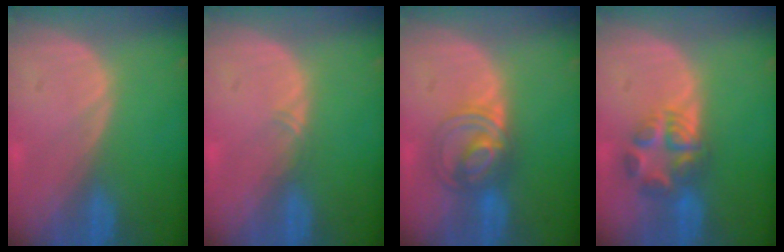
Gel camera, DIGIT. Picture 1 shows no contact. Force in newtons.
{"total": 0.8, "press": 0.7, "slide": 0.4}
{"total": 5.9, "press": 5.9, "slide": 0.9}
{"total": 6.0, "press": 6.0, "slide": 0.5}